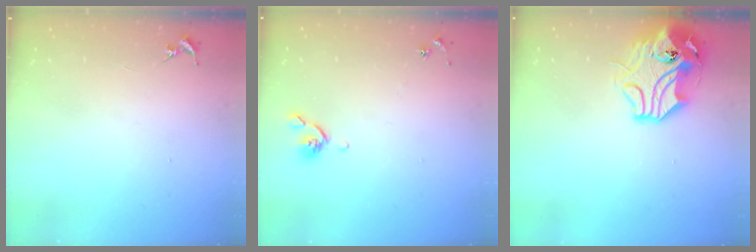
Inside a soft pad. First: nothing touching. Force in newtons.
{"total": 5.3, "press": 5.2, "slide": 0.9}
{"total": 14.6, "press": 14.5, "slide": 2.3}